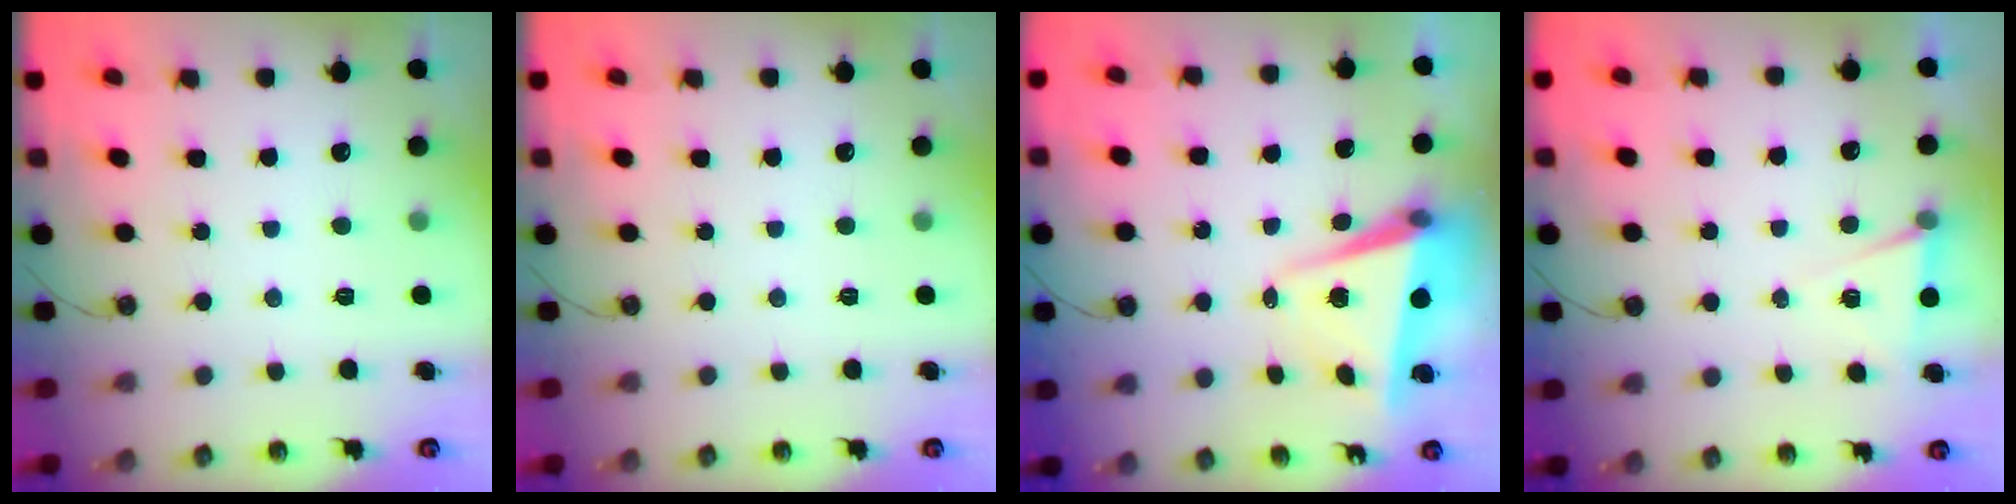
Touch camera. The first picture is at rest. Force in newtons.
{"total": 0.0}
{"total": 5.6, "press": 5.6, "slide": 0.2}
{"total": 5.7, "press": 3.3, "slide": 4.6}